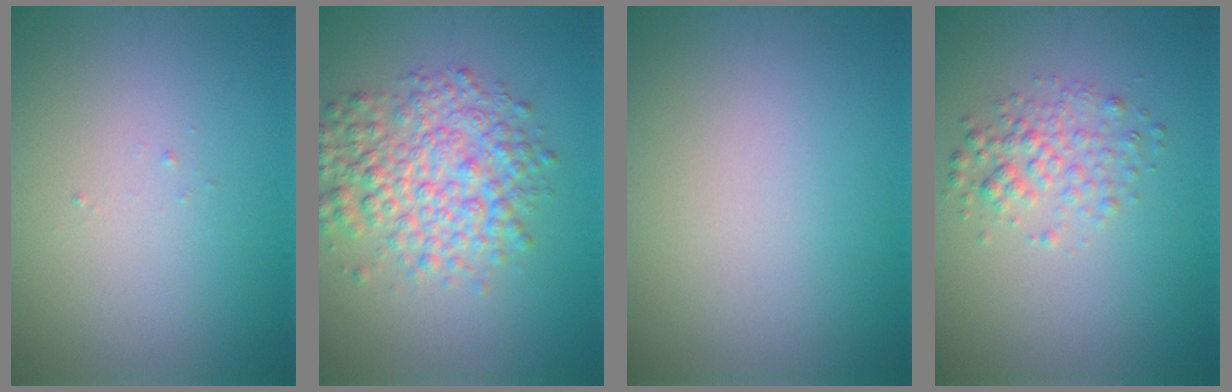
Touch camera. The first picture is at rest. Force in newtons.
{"total": 5.8, "press": 5.8, "slide": 0.1}
{"total": 0.0}
{"total": 2.5, "press": 2.5, "slide": 0.1}